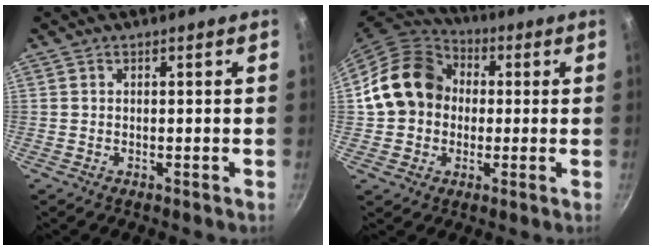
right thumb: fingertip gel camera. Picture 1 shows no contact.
{"total": 15.7, "force": [1.4, 13.2, 8.3], "torque": [-0.122, 0.032, 0.014]}